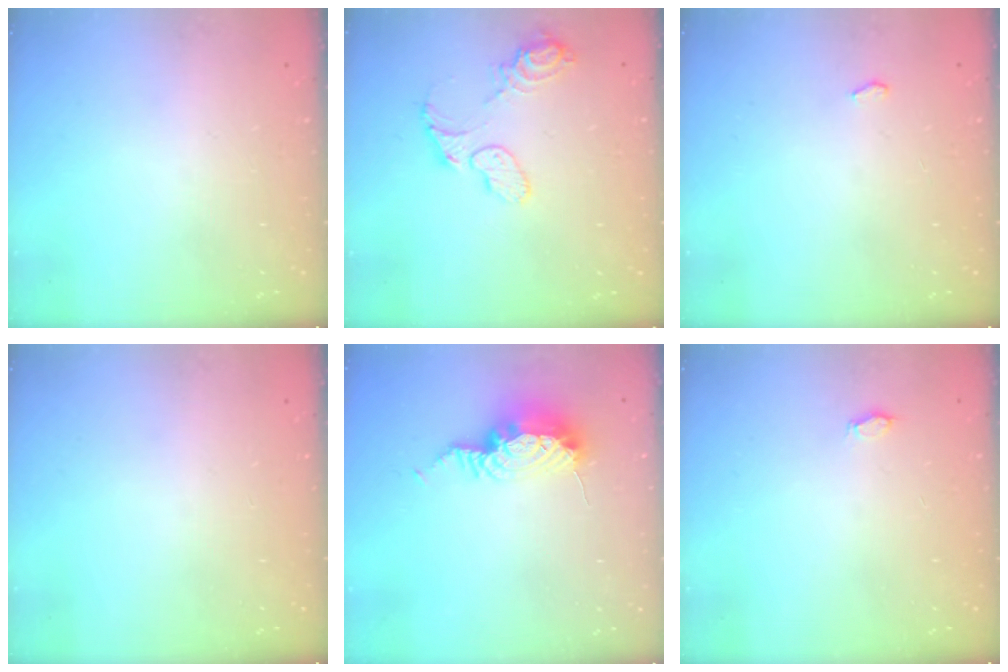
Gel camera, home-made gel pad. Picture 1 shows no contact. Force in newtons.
{"total": 9.1, "press": 9.1, "slide": 0.6}
{"total": 2.6, "press": 2.2, "slide": 1.3}
{"total": 0.0}
{"total": 9.7, "press": 9.7, "slide": 1.3}
{"total": 2.9, "press": 2.7, "slide": 1.2}